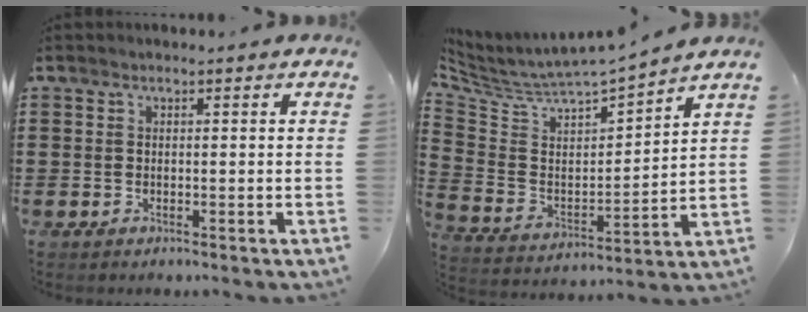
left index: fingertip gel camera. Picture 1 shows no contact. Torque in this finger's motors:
{"motor_torque": [0.78, 0.73, 0.12, 0.08]}